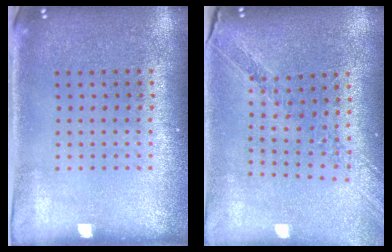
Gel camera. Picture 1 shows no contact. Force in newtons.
{"total": 1.1, "press": 1.1, "slide": 0.2}